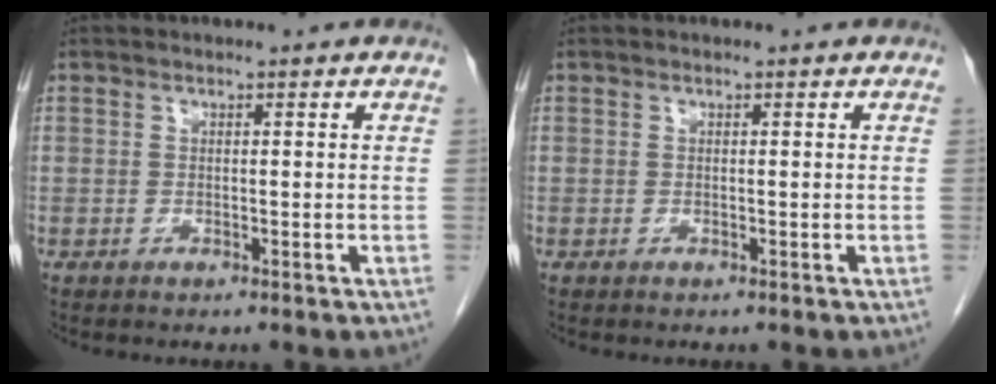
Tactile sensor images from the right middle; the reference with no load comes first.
{"total": 0.0}